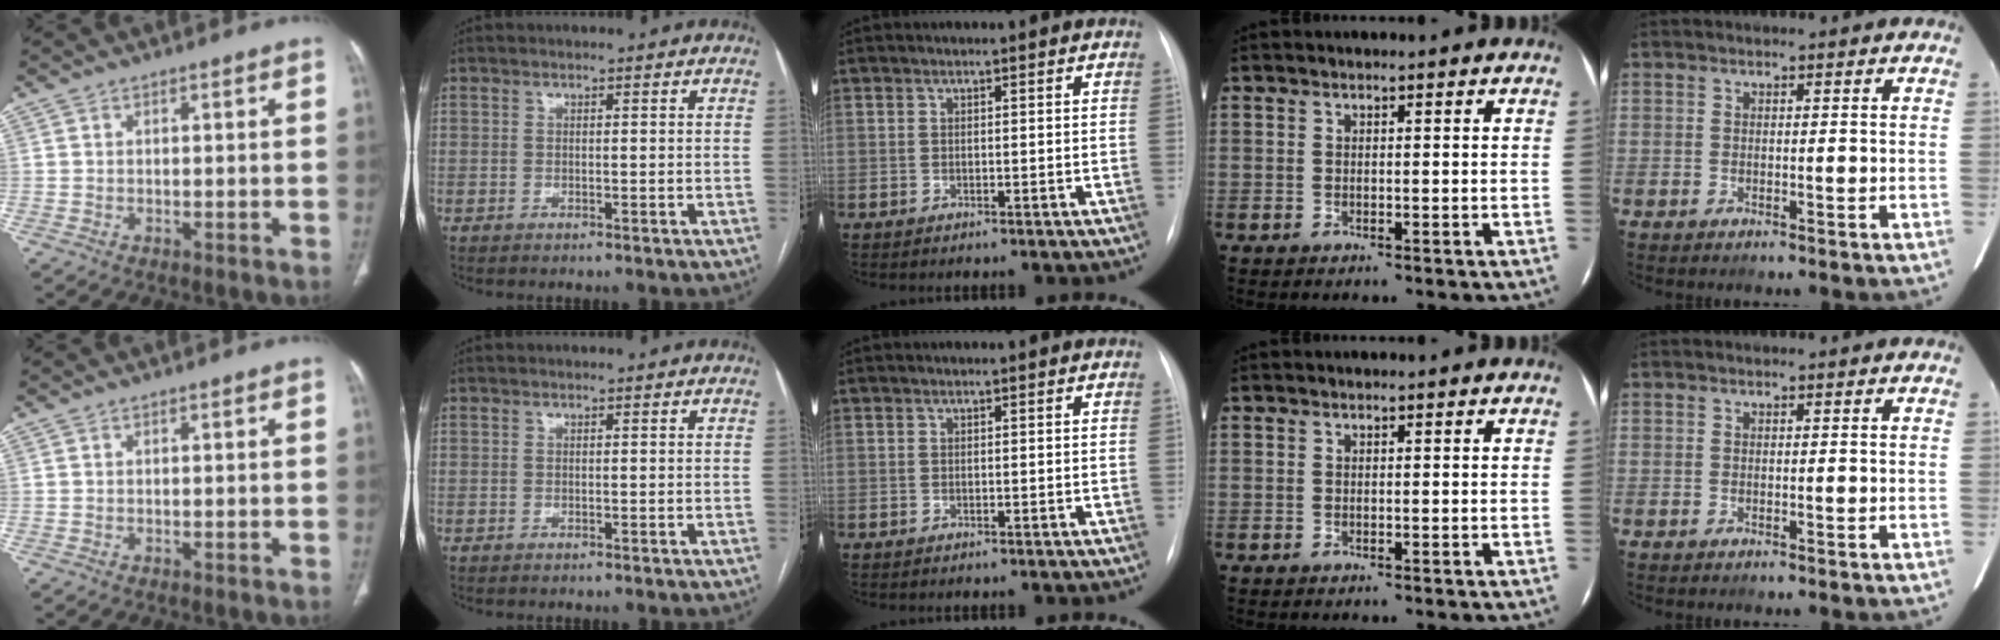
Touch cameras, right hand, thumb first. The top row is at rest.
{}